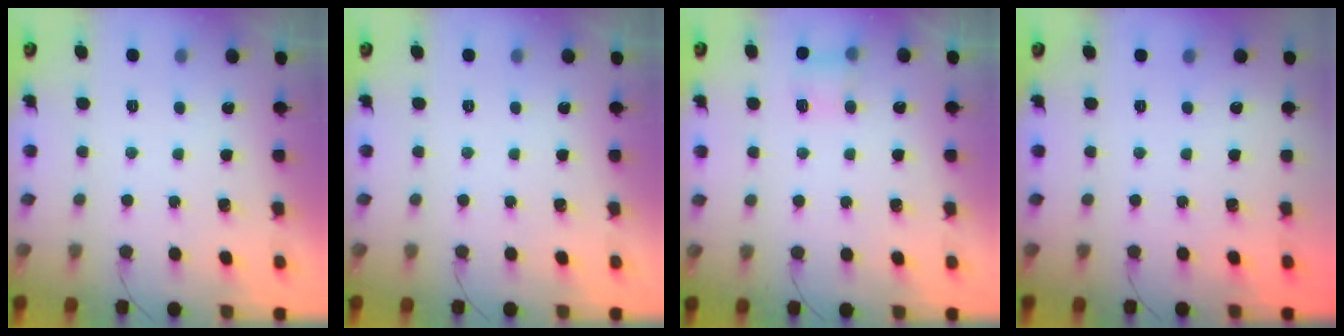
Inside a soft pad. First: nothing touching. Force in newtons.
{"total": 0.0}
{"total": 4.0, "press": 3.9, "slide": 1.0}
{"total": 0.0}